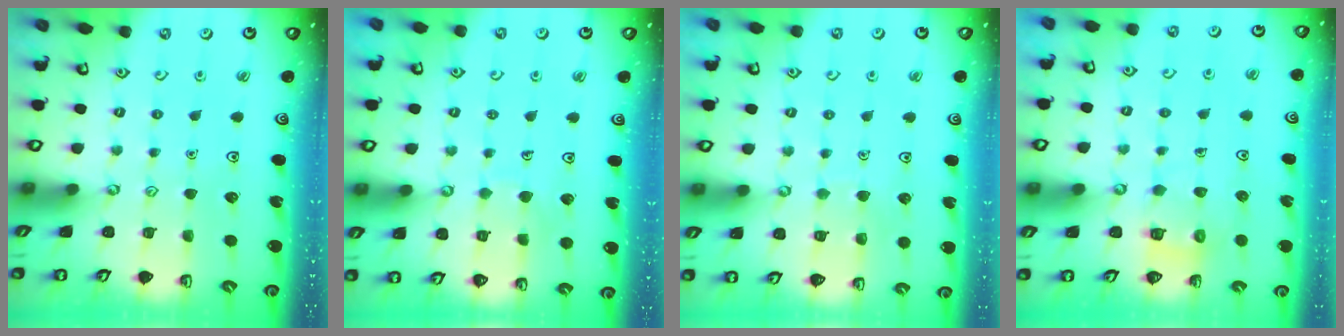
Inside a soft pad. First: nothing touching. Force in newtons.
{"total": 5.4, "press": 5.4, "slide": 0.5}
{"total": 4.7, "press": 4.7, "slide": 0.4}
{"total": 6.3, "press": 6.3, "slide": 0.5}